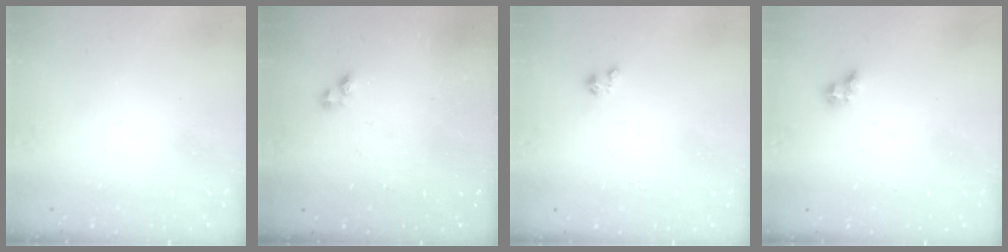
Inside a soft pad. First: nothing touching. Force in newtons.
{"total": 3.9, "press": 3.8, "slide": 0.7}
{"total": 0.0}
{"total": 3.5, "press": 3.3, "slide": 1.2}